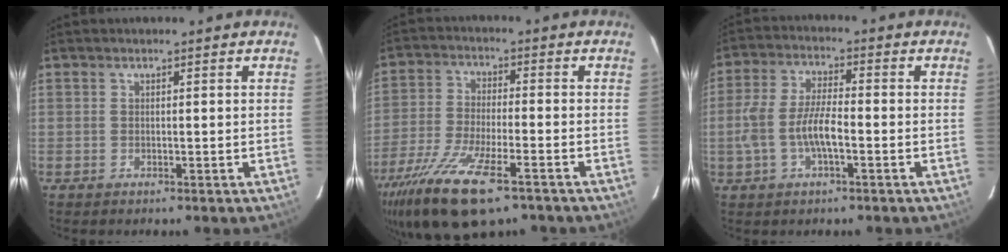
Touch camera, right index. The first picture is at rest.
{"total": 17.1, "force": [-10.8, 5.2, 12.2], "torque": [-0.255, -0.055, -0.199]}
{"total": 8.5, "force": [-2.4, 2.8, 7.7], "torque": [-0.161, 0.004, -0.044]}